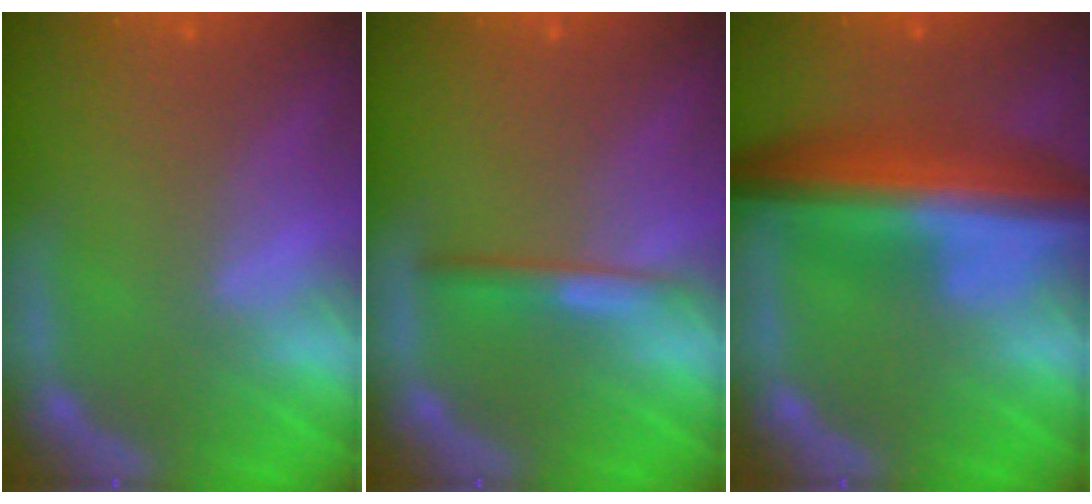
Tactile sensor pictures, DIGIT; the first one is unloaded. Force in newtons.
{"total": 2.0}
{"total": 9.5}